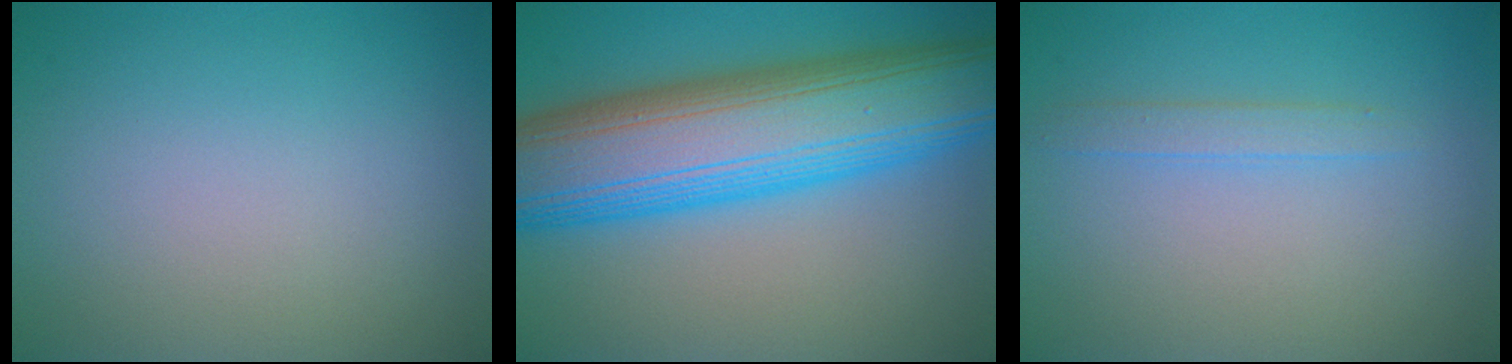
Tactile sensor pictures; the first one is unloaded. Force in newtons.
{"total": 14.4, "press": 14.4, "slide": 0.1}
{"total": 1.4, "press": 1.4, "slide": 0.0}